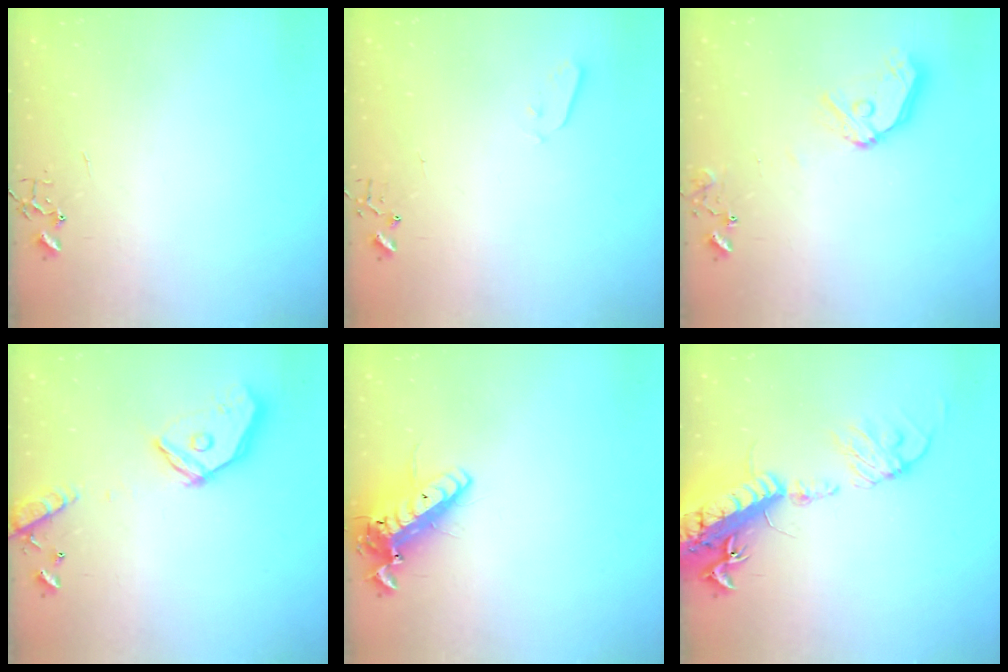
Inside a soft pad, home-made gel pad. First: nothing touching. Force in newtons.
{"total": 2.5, "press": 2.5, "slide": 0.4}
{"total": 12.8, "press": 12.7, "slide": 1.8}
{"total": 17.6, "press": 17.4, "slide": 2.7}
{"total": 14.7, "press": 14.4, "slide": 2.9}
{"total": 23.1, "press": 22.6, "slide": 4.7}